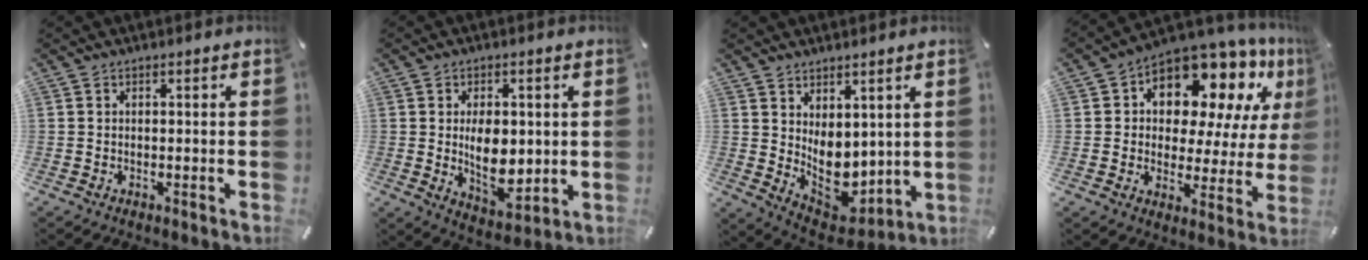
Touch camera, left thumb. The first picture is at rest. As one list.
[{"total": 10.3, "force": [0.6, 6.6, 7.8], "torque": [-0.122, -0.012, 0.006]}, {"total": 9.9, "force": [1.1, 8.1, 5.5], "torque": [-0.069, -0.039, 0.032]}, {"total": 14.2, "force": [9.7, 8.2, 6.4], "torque": [-0.104, -0.084, 0.169]}]